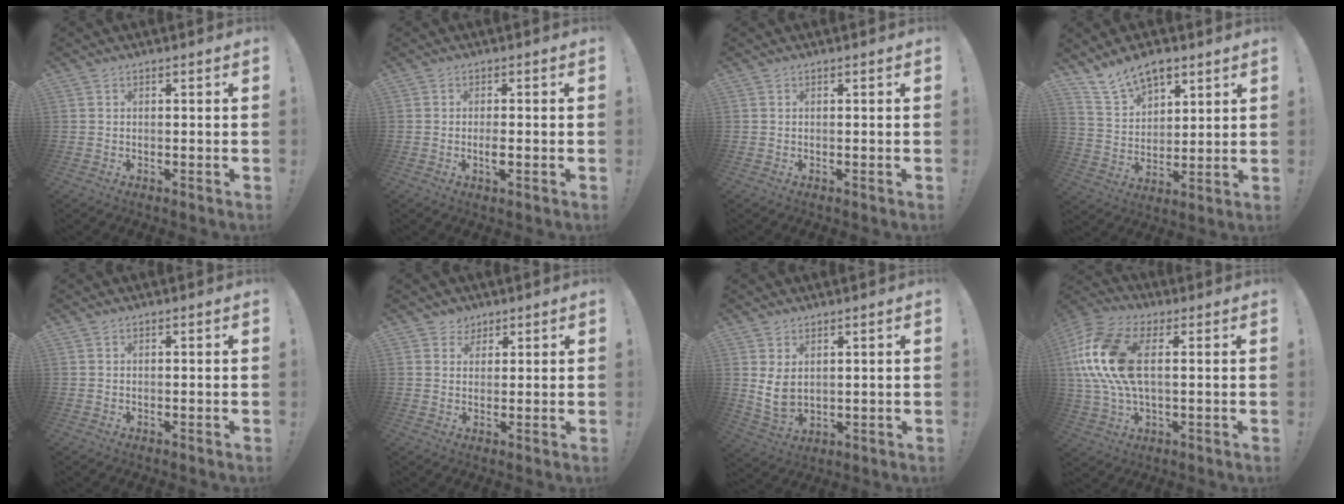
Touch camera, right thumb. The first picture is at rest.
{"total": 2.6, "force": [-0.9, 0.5, 2.3], "torque": [-0.040, -0.007, -0.020]}
{"total": 0.0}
{"total": 11.5, "force": [8.4, 6.4, 4.7], "torque": [-0.082, -0.048, 0.162]}
{"total": 0.0}
{"total": 3.5, "force": [2.1, 2.8, 0.3], "torque": [-0.002, -0.010, 0.039]}
{"total": 6.5, "force": [2.2, 4.0, 4.7], "torque": [-0.078, -0.019, 0.043]}
{"total": 18.6, "force": [3.0, 10.1, 15.4], "torque": [-0.303, -0.003, 0.054]}